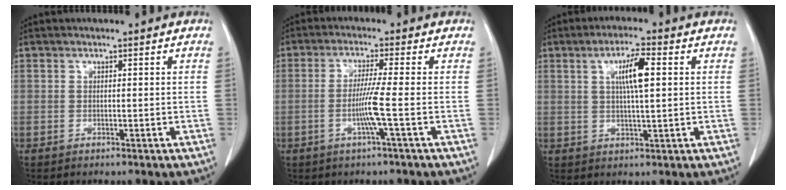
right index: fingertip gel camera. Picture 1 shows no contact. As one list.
[{"total": 2.8, "force": [-0.7, -0.9, 2.6], "torque": [-0.051, -0.002, -0.015]}, {"total": 6.0, "force": [1.5, 0.7, 5.8], "torque": [-0.104, 0.004, 0.027]}]